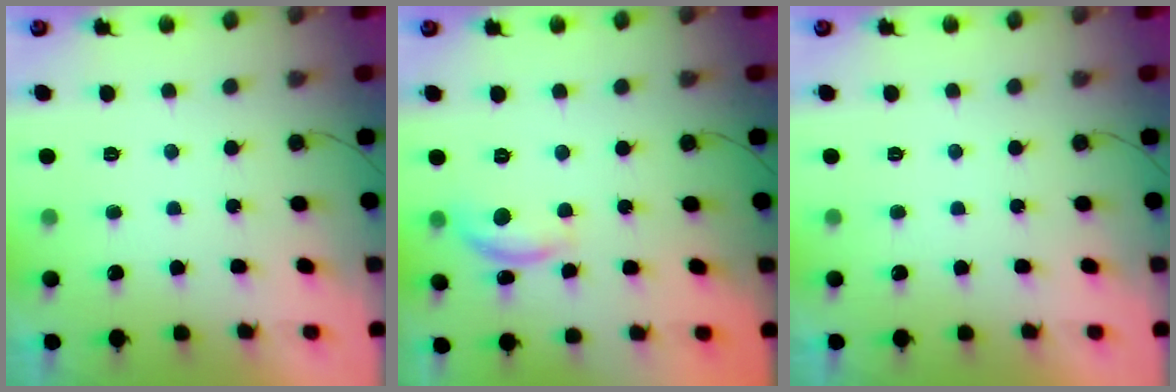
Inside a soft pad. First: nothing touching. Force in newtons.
{"total": 9.0, "press": 9.0, "slide": 0.6}
{"total": 0.0}